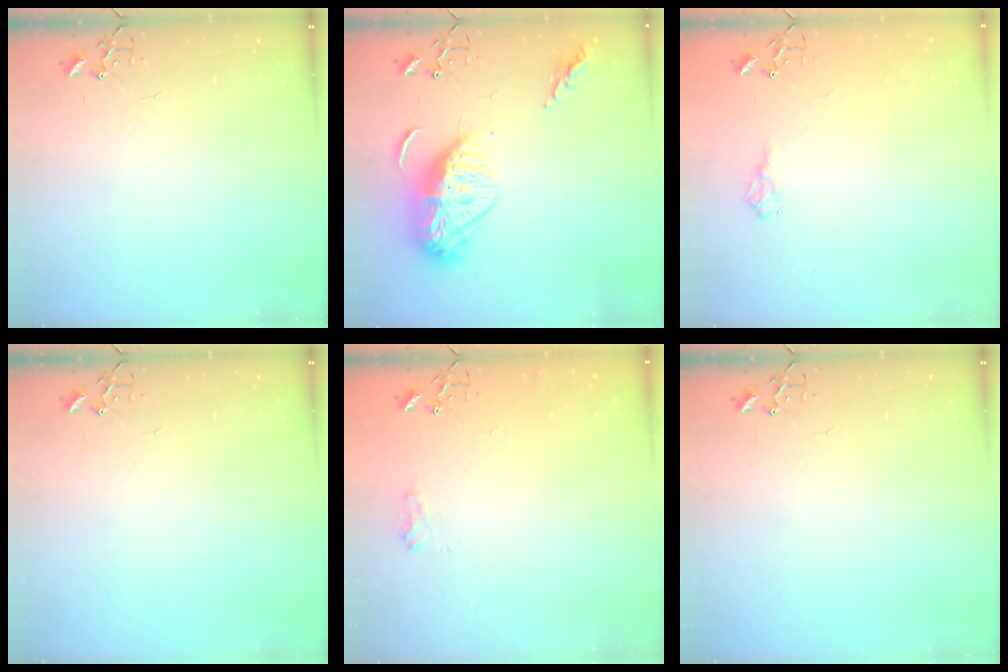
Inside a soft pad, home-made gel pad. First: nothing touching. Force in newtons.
{"total": 16.3, "press": 16.3, "slide": 1.3}
{"total": 7.2, "press": 7.1, "slide": 0.9}
{"total": 0.0}
{"total": 6.3, "press": 6.2, "slide": 0.9}
{"total": 0.0}